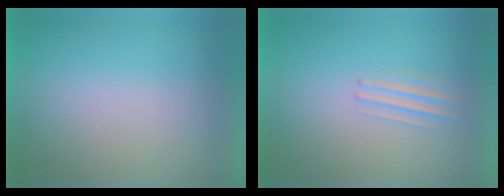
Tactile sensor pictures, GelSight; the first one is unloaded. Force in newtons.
{"total": 1.2}